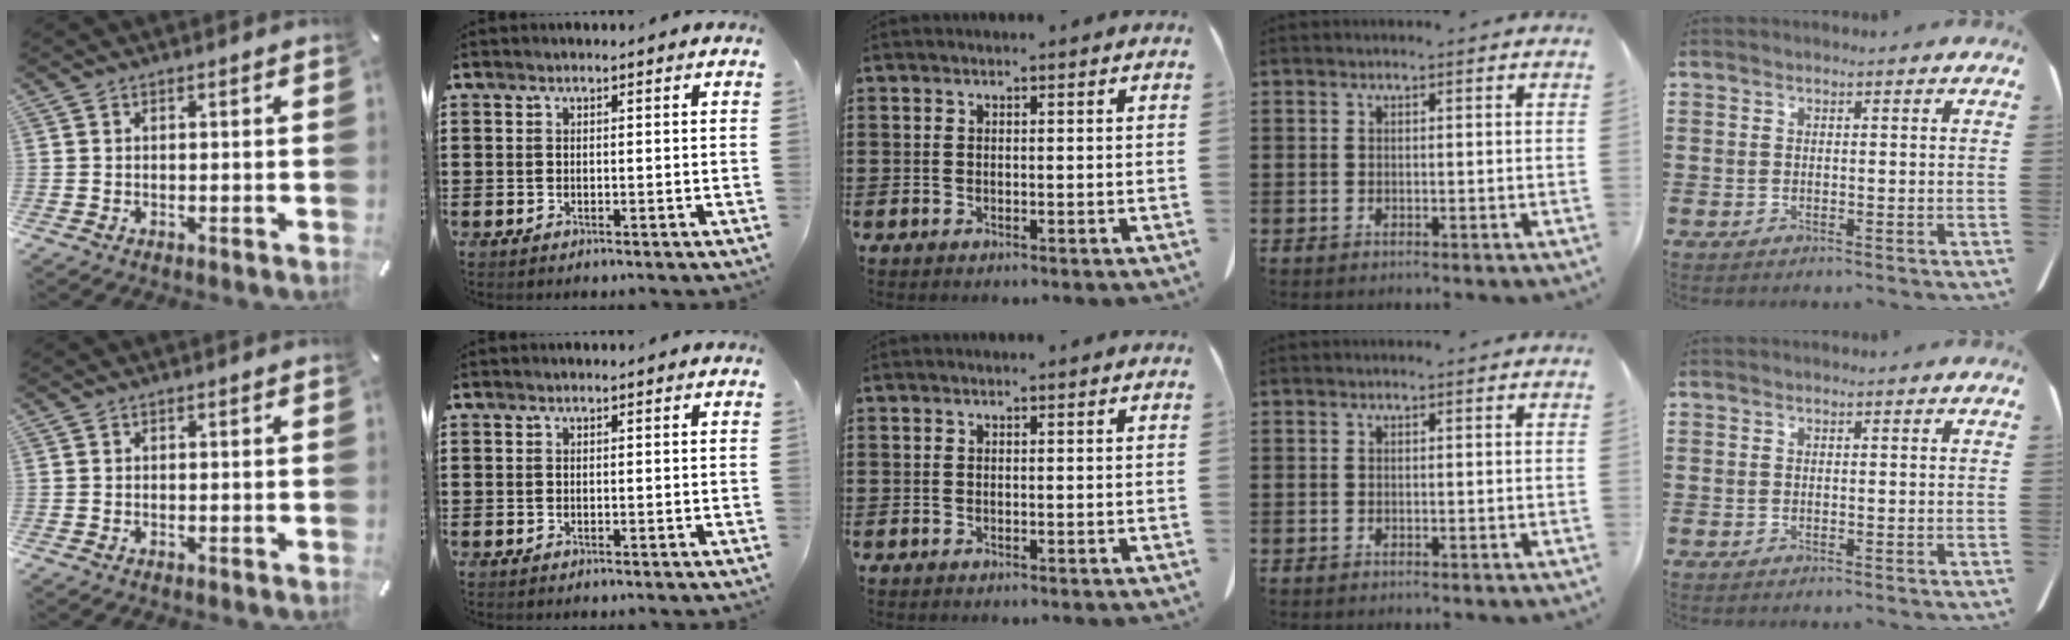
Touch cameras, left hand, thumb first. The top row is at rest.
{}